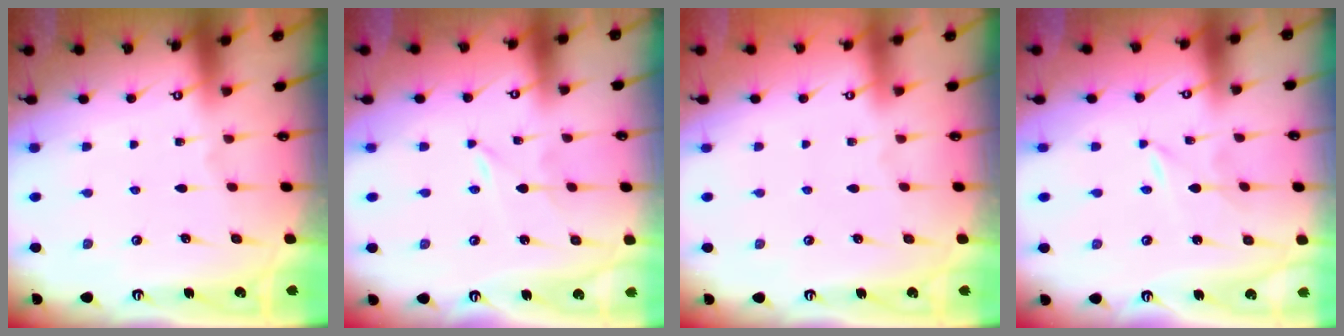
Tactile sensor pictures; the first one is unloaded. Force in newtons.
{"total": 0.0}
{"total": 0.0}
{"total": 0.0}